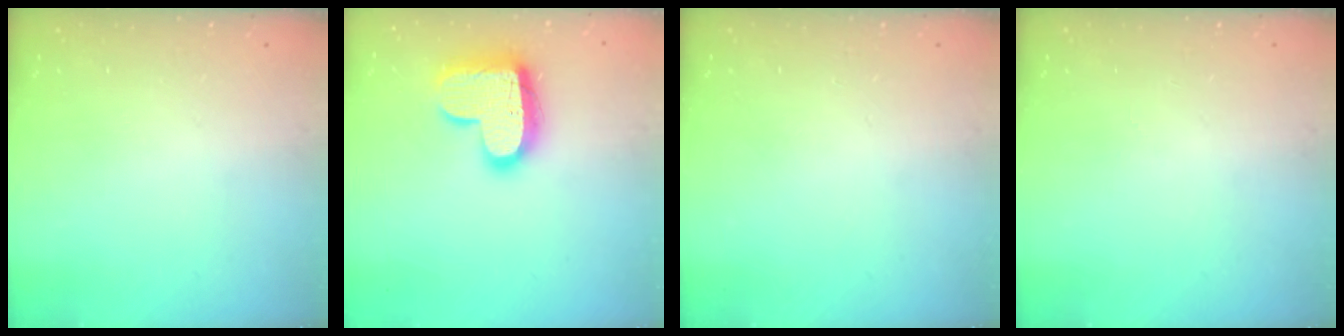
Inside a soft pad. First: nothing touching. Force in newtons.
{"total": 17.2, "press": 17.1, "slide": 1.3}
{"total": 0.0}
{"total": 0.0}